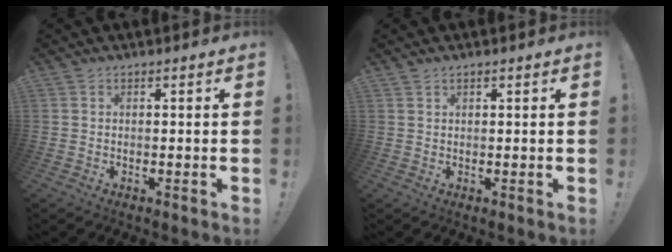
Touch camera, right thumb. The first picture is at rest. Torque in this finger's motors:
{"motor_torque": [-0.05, -0.17, -0.27, 0.21, 0.03]}